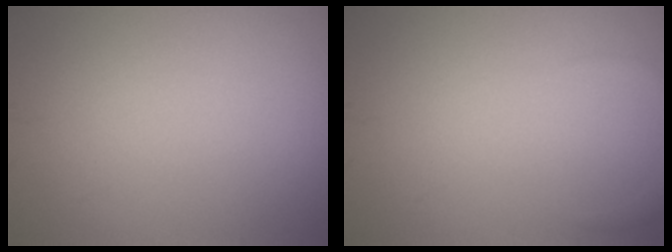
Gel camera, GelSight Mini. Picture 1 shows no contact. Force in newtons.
{"total": 1.2, "press": 1.2, "slide": 0.2}